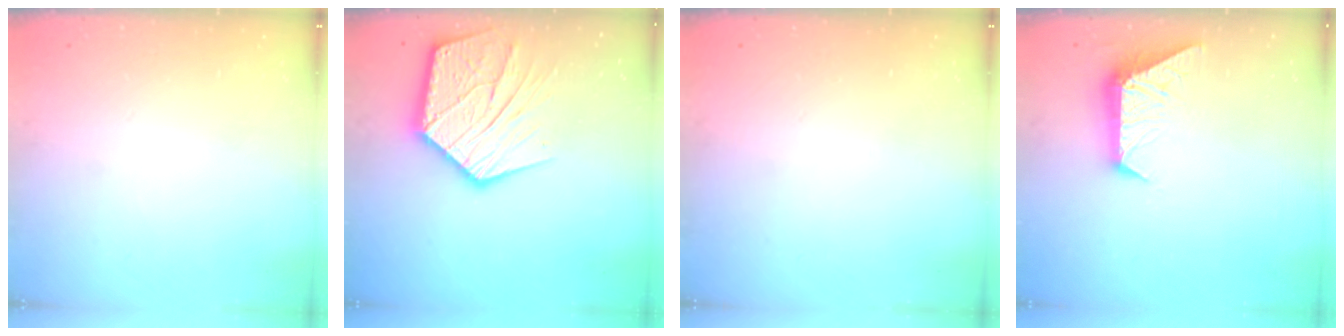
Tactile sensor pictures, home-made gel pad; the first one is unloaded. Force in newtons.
{"total": 19.7, "press": 19.7, "slide": 1.8}
{"total": 0.0}
{"total": 8.4, "press": 8.4, "slide": 0.6}